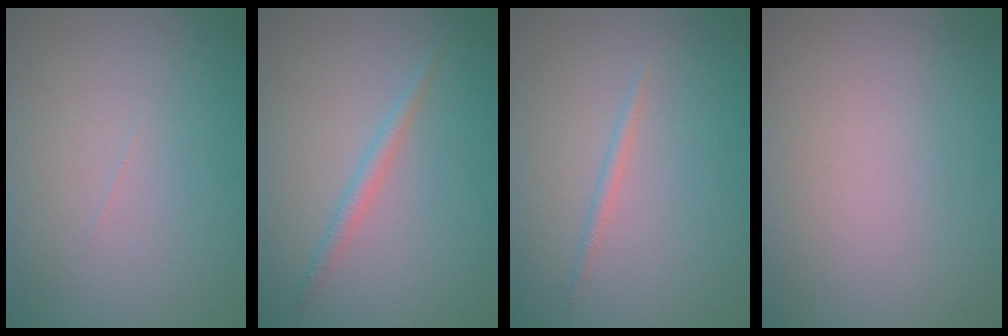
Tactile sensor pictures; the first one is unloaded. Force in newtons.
{"total": 1.5, "press": 1.4, "slide": 0.1}
{"total": 0.8, "press": 0.8, "slide": 0.0}
{"total": 0.0}